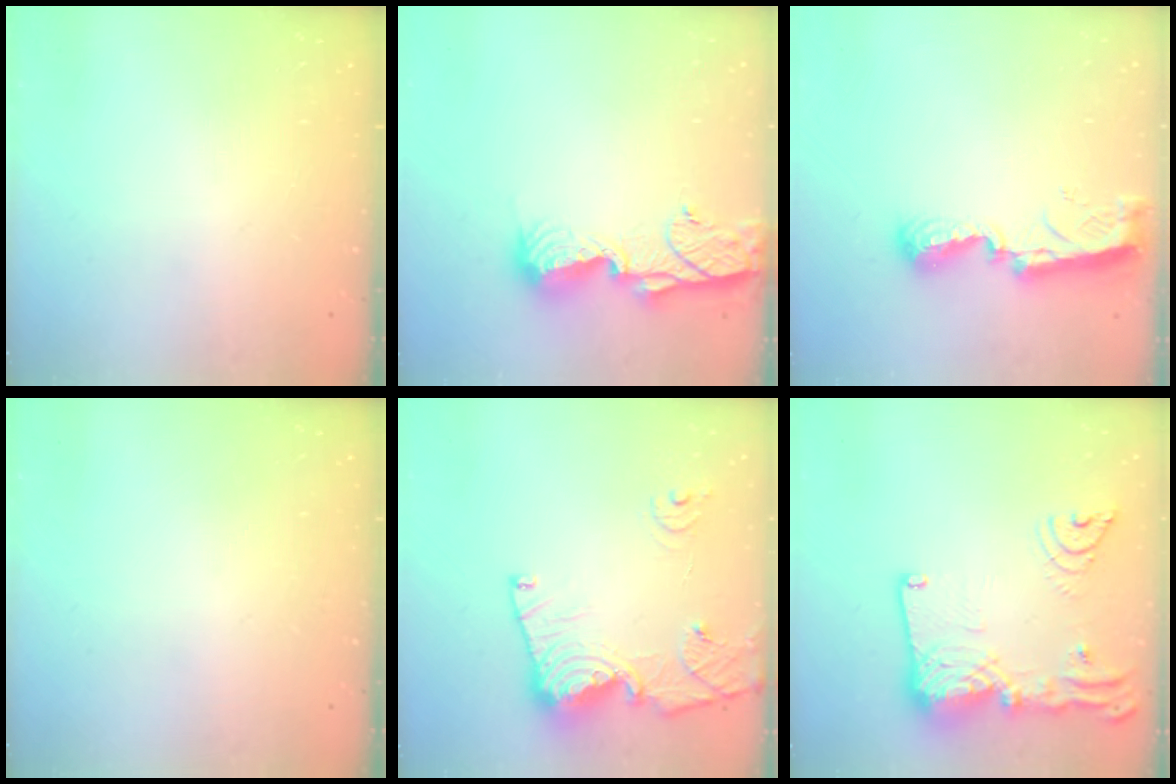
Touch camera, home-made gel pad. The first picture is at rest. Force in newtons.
{"total": 10.6, "press": 10.5, "slide": 1.1}
{"total": 9.0, "press": 9.0, "slide": 0.5}
{"total": 0.0}
{"total": 15.6, "press": 15.5, "slide": 1.9}
{"total": 21.3, "press": 21.2, "slide": 2.4}